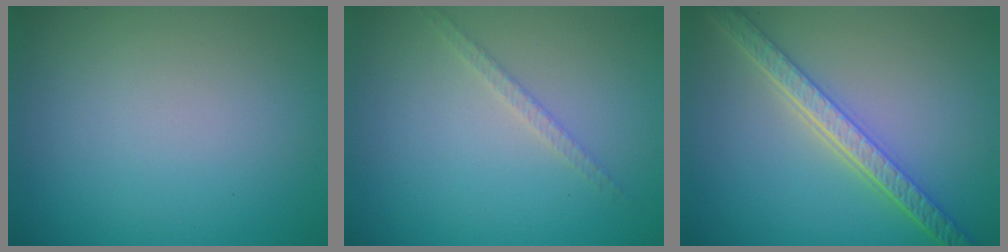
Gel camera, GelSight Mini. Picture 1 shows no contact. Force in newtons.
{"total": 1.3, "press": 1.3, "slide": 0.2}
{"total": 5.0, "press": 4.2, "slide": 2.6}